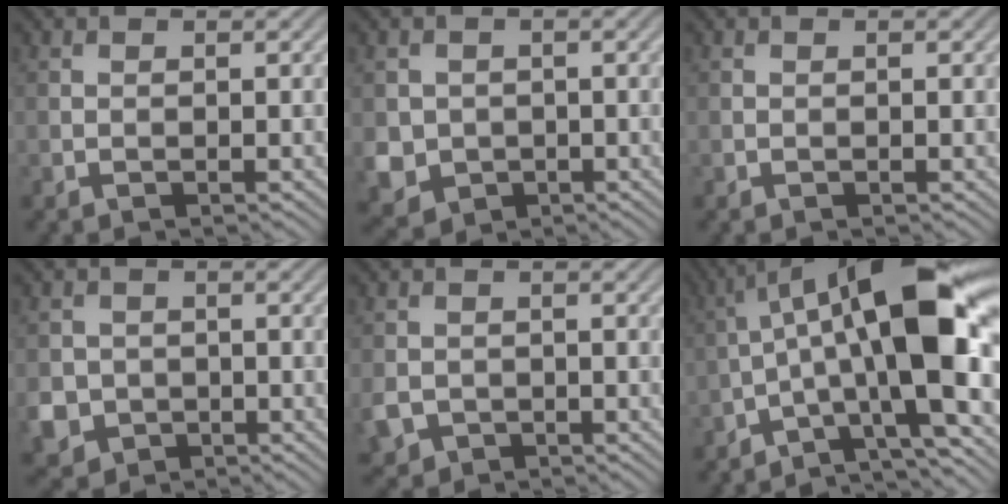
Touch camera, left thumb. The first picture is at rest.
{"total": 4.0, "force": [-0.5, 3.8, 1.3], "torque": [-0.045, -0.021, -0.012]}
{"total": 0.0}
{"total": 4.4, "force": [-1.5, 3.9, 1.3], "torque": [-0.035, -0.013, -0.038]}
{"total": 3.0, "force": [-1.3, 2.4, 1.3], "torque": [-0.037, -0.014, -0.027]}
{"total": 16.7, "force": [-2.2, 4.9, 15.9], "torque": [-0.242, 0.030, -0.045]}